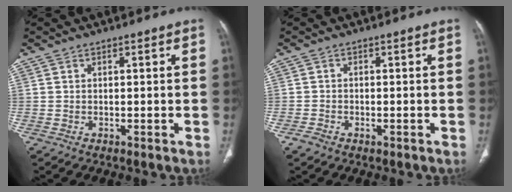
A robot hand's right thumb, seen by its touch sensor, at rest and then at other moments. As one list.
[{"total": 1.7, "force": [-0.9, 1.1, 0.9], "torque": [-0.016, 0.006, -0.015]}]